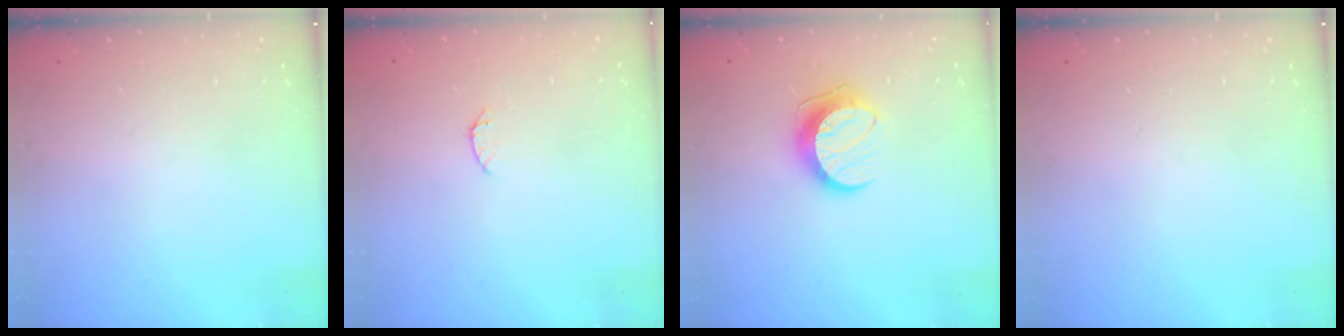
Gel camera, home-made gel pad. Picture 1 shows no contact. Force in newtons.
{"total": 5.6, "press": 5.5, "slide": 0.6}
{"total": 10.1, "press": 10.1, "slide": 0.1}
{"total": 0.0}